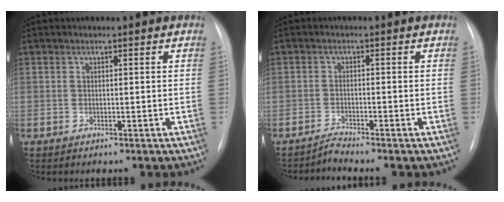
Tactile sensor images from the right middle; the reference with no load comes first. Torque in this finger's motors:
{"motor_torque": [-0.35, -0.33, -0.06, -0.01]}